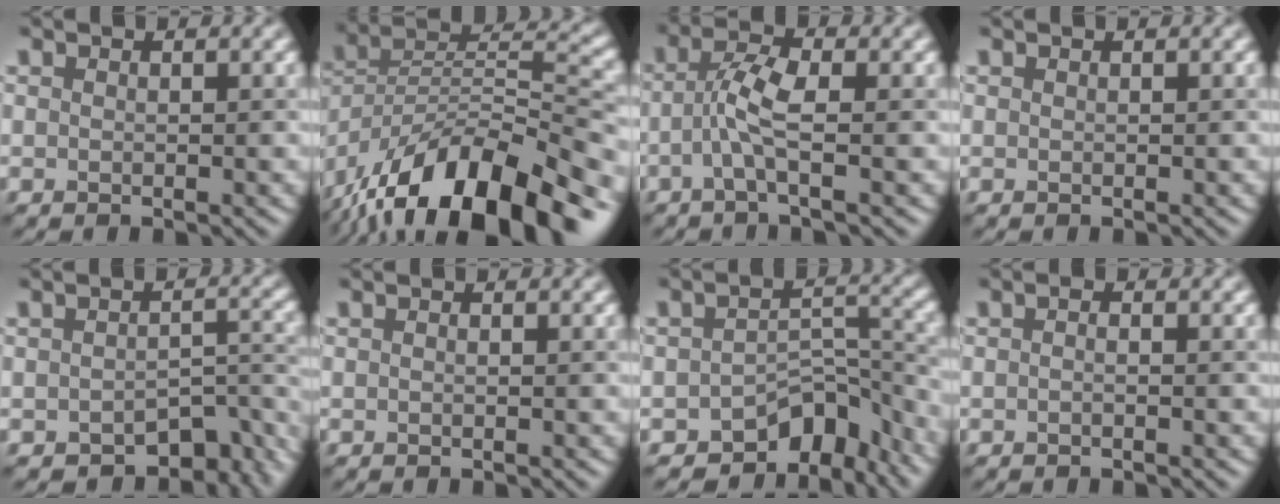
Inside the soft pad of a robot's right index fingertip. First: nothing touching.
{"total": 16.4, "force": [-11.1, 6.4, 10.2], "torque": [-0.188, 0.026, -0.192]}
{"total": 3.3, "force": [-0.8, 0.5, 3.1], "torque": [-0.064, 0.019, -0.022]}
{"total": 0.0}
{"total": 7.0, "force": [-5.0, 3.2, 3.7], "torque": [-0.026, -0.007, -0.061]}
{"total": 0.0}
{"total": 6.7, "force": [-4.9, 3.4, 3.1], "torque": [-0.015, 0.006, -0.079]}
{"total": 0.7, "force": [-0.1, 0.2, 0.6], "torque": [-0.001, -0.004, -0.012]}